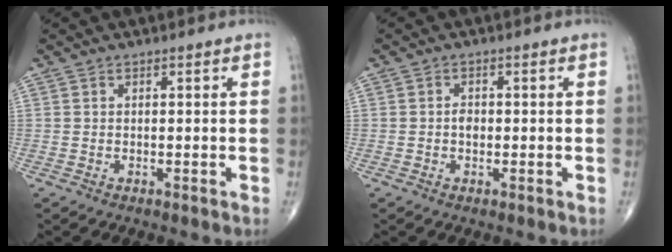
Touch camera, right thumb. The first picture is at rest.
{"total": 1.8, "force": [-0.2, 1.2, 1.2], "torque": [-0.015, 0.004, -0.005]}